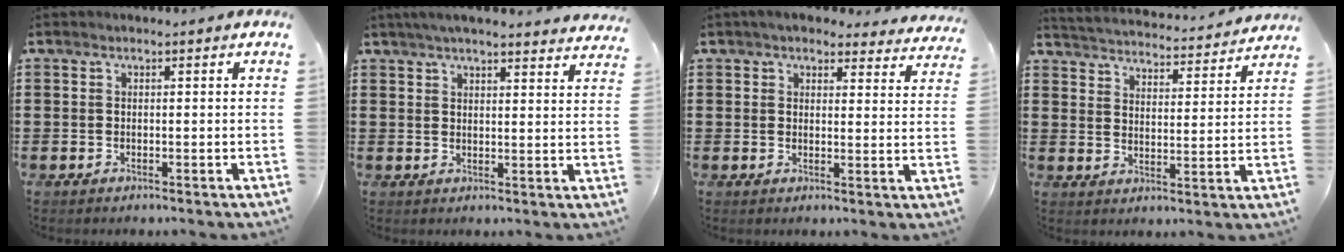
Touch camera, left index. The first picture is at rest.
{"total": 4.2, "force": [4.0, -0.1, 1.3], "torque": [-0.036, -0.011, 0.072]}
{"total": 3.9, "force": [3.6, 1.1, 1.1], "torque": [-0.034, -0.012, 0.065]}
{"total": 3.6, "force": [3.6, -0.4, -0.1], "torque": [-0.021, -0.036, 0.056]}